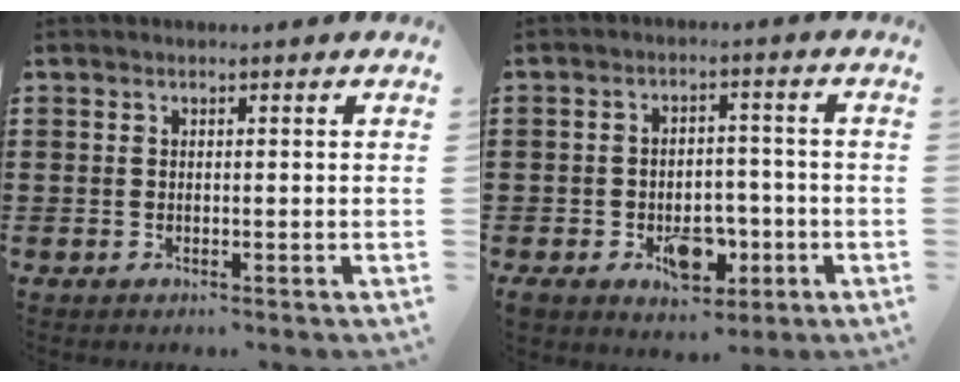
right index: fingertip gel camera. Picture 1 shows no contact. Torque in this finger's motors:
{"motor_torque": [1.58, 0.56, 0.65, 0.10]}